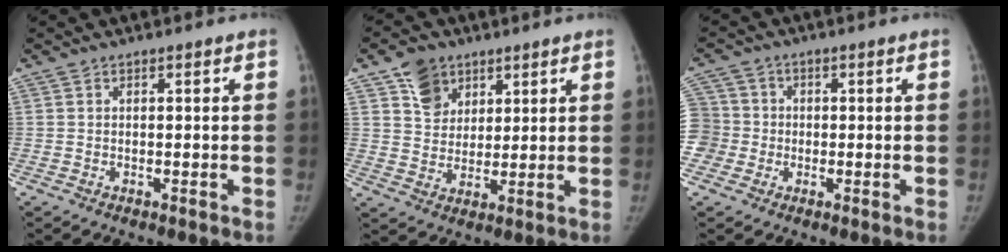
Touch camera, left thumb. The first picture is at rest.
{"total": 7.3, "force": [4.2, 5.5, 2.3], "torque": [-0.011, -0.031, 0.077]}
{"total": 7.9, "force": [-1.1, 7.7, 1.2], "torque": [-0.017, 0.023, -0.024]}